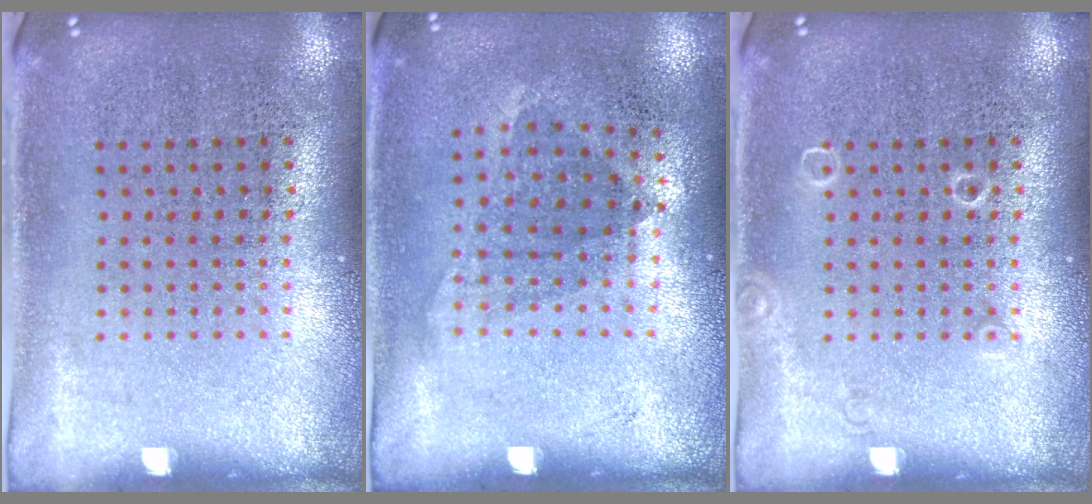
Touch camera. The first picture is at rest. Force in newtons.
{"total": 1.0, "press": 0.8, "slide": 0.6}
{"total": 0.7, "press": 0.7, "slide": 0.1}